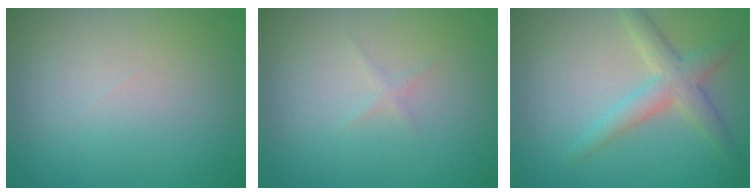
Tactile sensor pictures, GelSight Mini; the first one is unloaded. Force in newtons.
{"total": 0.6, "press": 0.6, "slide": 0.0}
{"total": 3.5, "press": 3.5, "slide": 0.1}